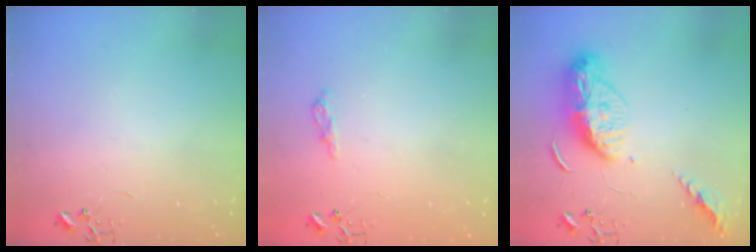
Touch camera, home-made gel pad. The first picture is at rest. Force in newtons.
{"total": 9.8, "press": 9.7, "slide": 1.0}
{"total": 13.5, "press": 13.5, "slide": 1.2}